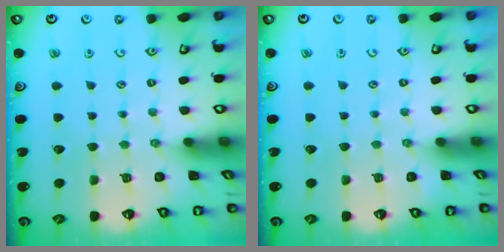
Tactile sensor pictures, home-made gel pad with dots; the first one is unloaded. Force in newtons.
{"total": 0.0}